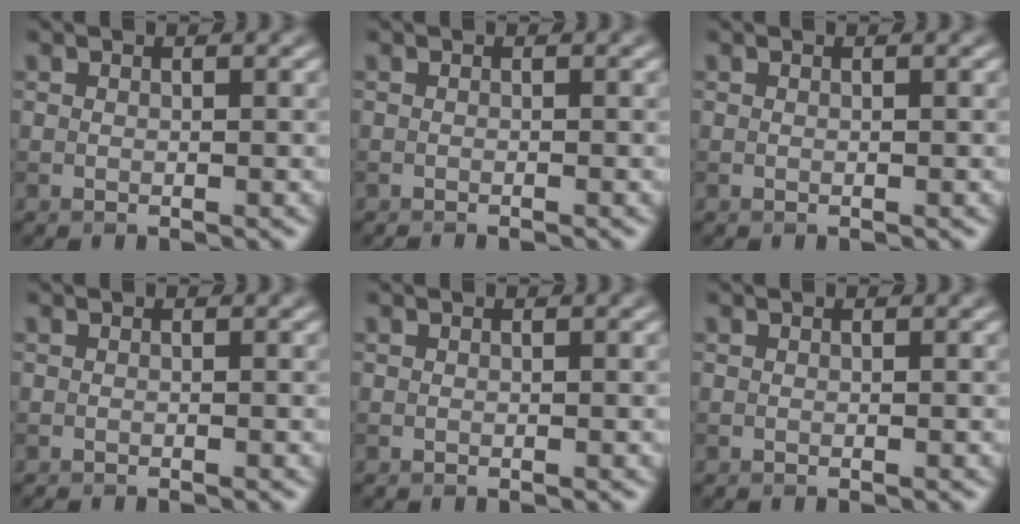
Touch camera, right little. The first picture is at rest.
{"total": 0.8, "force": [-0.8, 0.1, 0.3], "torque": [0.004, -0.002, -0.013]}
{"total": 0.0}
{"total": 0.7, "force": [-0.6, 0.0, 0.2], "torque": [0.004, -0.001, -0.010]}
{"total": 0.0}
{"total": 0.0}